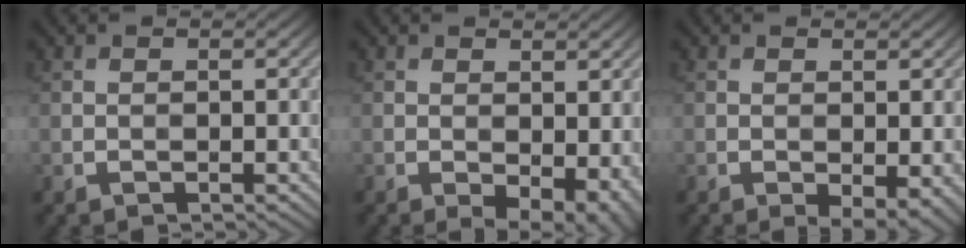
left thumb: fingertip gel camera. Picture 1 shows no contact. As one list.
[{"total": 5.6, "force": [-1.4, 3.2, 4.4], "torque": [-0.062, -0.018, -0.011]}, {"total": 3.5, "force": [-1.2, 1.5, 2.9], "torque": [-0.044, -0.008, -0.015]}]